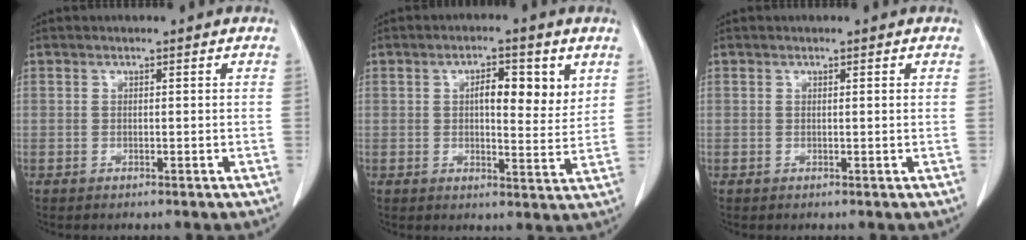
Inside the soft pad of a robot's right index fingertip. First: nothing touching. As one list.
[{"total": 7.0, "force": [2.6, 2.5, 6.0], "torque": [-0.085, 0.002, 0.034]}, {"total": 0.0}]